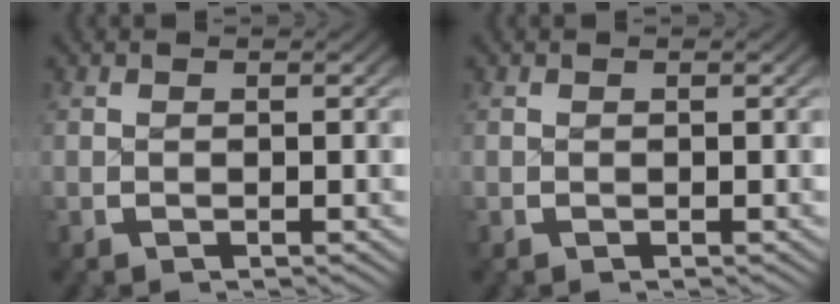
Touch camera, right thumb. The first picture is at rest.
{"total": 0.0}